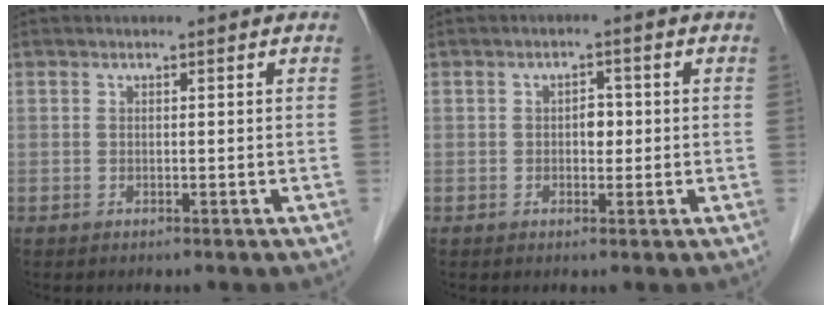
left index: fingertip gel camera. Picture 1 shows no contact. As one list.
[{"total": 2.2, "force": [-0.1, 1.4, 1.7], "torque": [-0.022, 0.005, -0.002]}]